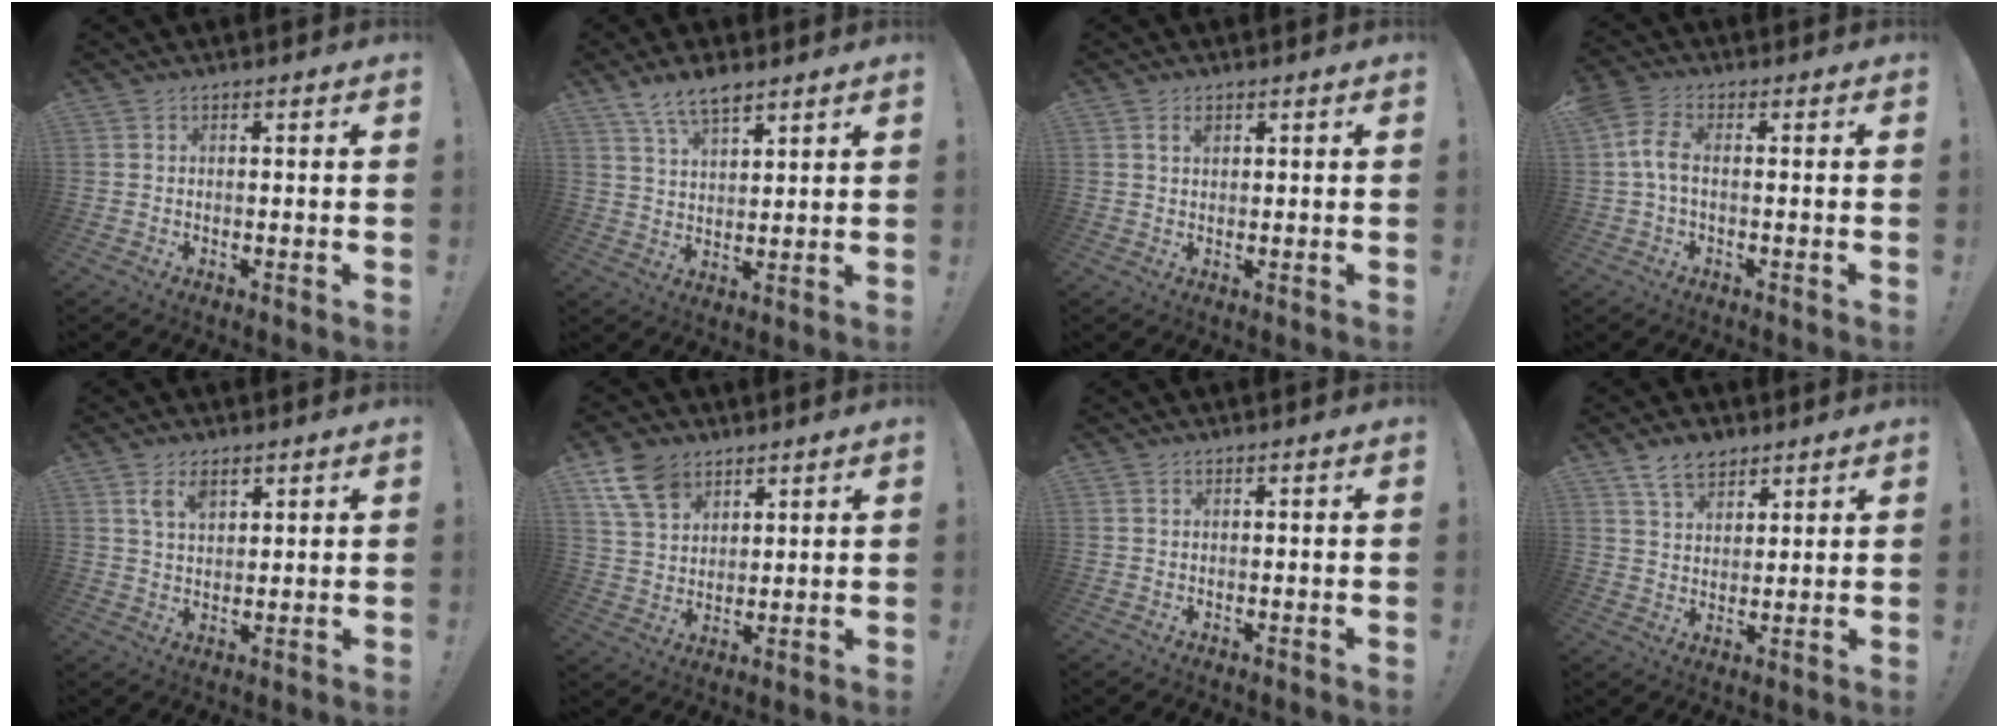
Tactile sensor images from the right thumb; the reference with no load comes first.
{"total": 8.1, "force": [5.9, 3.4, 4.5], "torque": [-0.082, -0.023, 0.111]}
{"total": 1.7, "force": [1.0, 1.0, 1.1], "torque": [-0.023, 0.001, 0.017]}
{"total": 6.3, "force": [0.1, 3.3, 5.4], "torque": [-0.120, 0.003, 0.004]}
{"total": 5.3, "force": [3.5, 2.8, 2.9], "torque": [-0.050, -0.014, 0.064]}
{"total": 10.9, "force": [6.5, 7.1, 5.1], "torque": [-0.097, -0.022, 0.130]}
{"total": 0.0}
{"total": 7.8, "force": [5.6, 4.6, 3.1], "torque": [-0.058, -0.022, 0.105]}